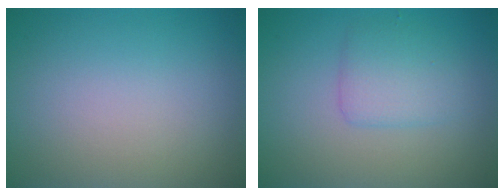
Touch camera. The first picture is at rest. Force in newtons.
{"total": 2.7, "press": 2.7, "slide": 0.1}